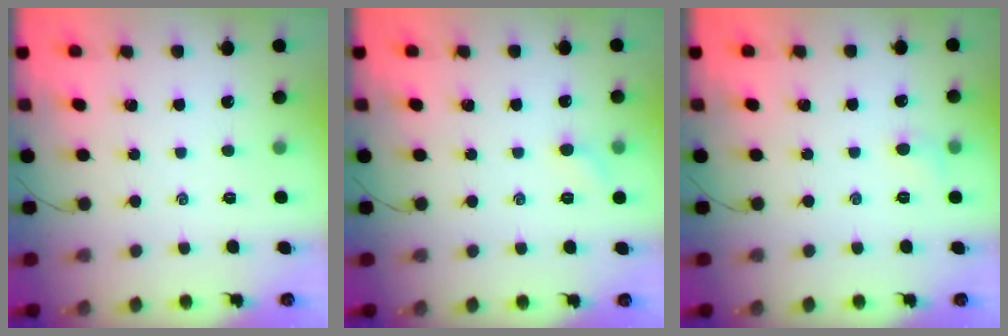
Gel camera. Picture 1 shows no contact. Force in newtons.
{"total": 4.4, "press": 4.2, "slide": 1.3}
{"total": 4.8, "press": 4.6, "slide": 1.3}